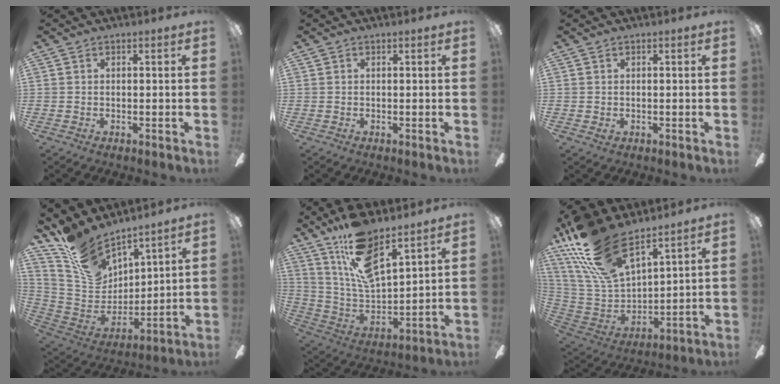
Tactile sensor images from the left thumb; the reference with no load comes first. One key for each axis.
{"total": 0.0}
{"total": 0.7, "fx": 0.2, "fy": 0.5, "fz": 0.4, "tx": -0.008, "ty": 0.002, "tz": 0.003}
{"total": 15.2, "fx": 12.7, "fy": 6.1, "fz": 5.6, "tx": -0.131, "ty": -0.087, "tz": 0.238}
{"total": 16.1, "fx": 11.3, "fy": 5.3, "fz": 10.2, "tx": -0.206, "ty": -0.064, "tz": 0.201}
{"total": 22.2, "fx": 15.9, "fy": 9.0, "fz": 12.5, "tx": -0.297, "ty": -0.100, "tz": 0.288}